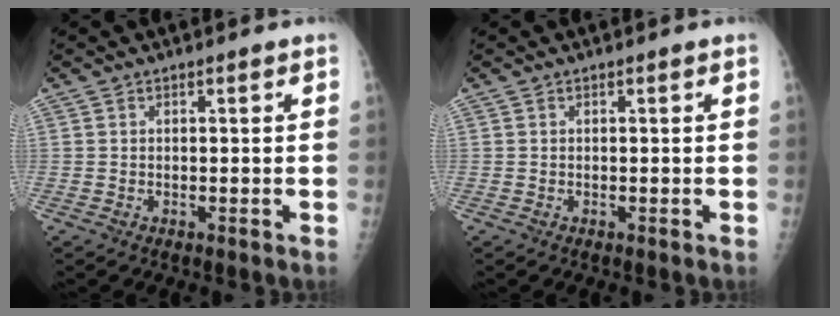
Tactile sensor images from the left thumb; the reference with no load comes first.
{"total": 0.0}